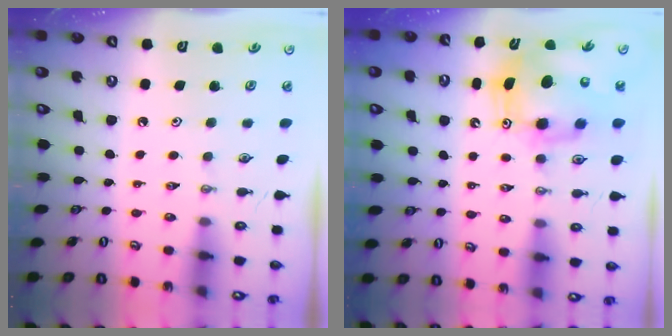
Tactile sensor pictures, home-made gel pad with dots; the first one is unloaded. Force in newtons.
{"total": 9.3, "press": 9.1, "slide": 2.0}